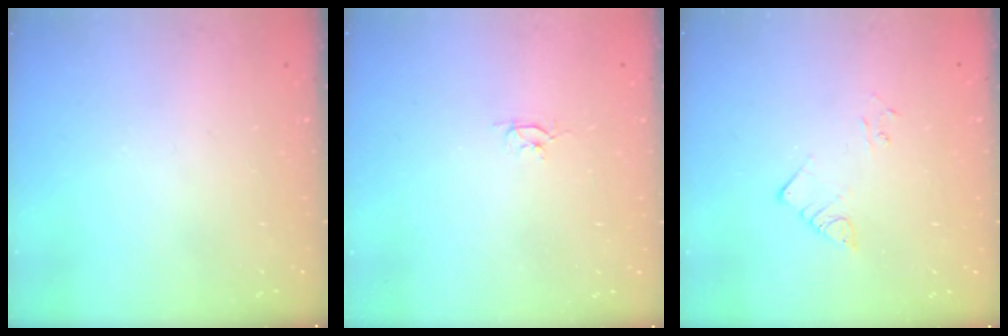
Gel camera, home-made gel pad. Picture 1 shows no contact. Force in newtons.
{"total": 2.6, "press": 2.6, "slide": 0.3}
{"total": 2.2, "press": 2.2, "slide": 0.2}